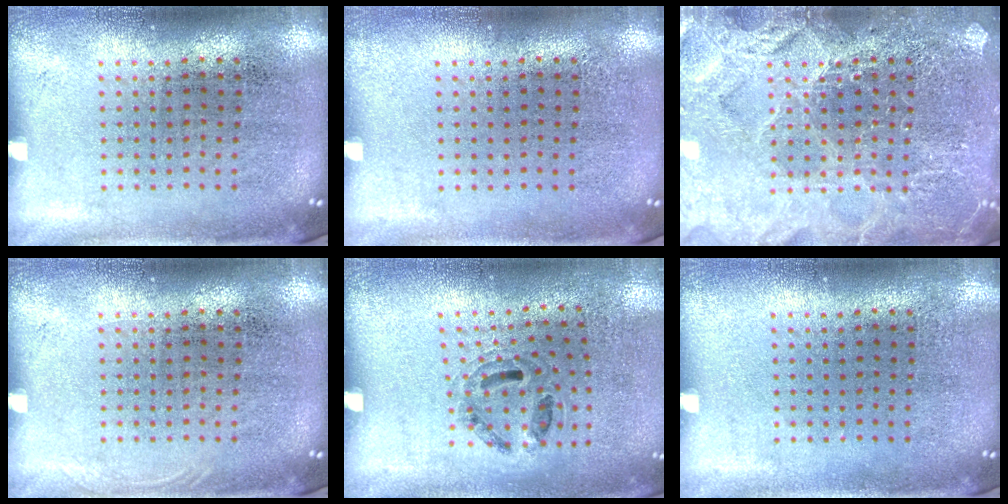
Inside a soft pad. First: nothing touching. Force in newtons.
{"total": 0.0}
{"total": 6.1, "press": 6.0, "slide": 0.9}
{"total": 0.5, "press": 0.5, "slide": 0.2}
{"total": 1.0, "press": 0.8, "slide": 0.6}
{"total": 0.0}